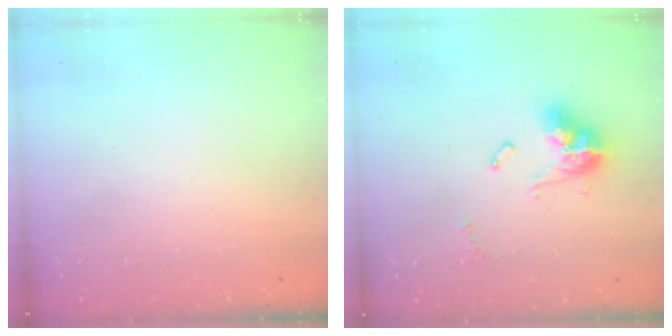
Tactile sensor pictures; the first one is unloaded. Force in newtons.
{"total": 11.9, "press": 11.8, "slide": 1.2}